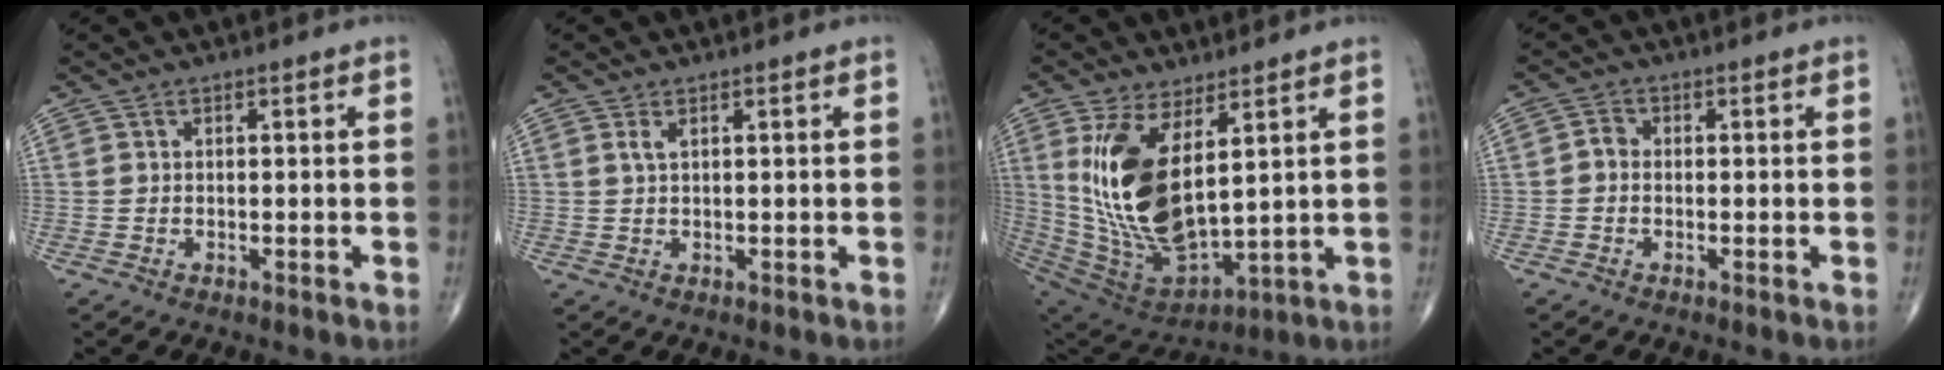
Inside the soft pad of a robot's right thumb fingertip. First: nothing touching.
{"total": 1.3, "force": [0.6, 0.4, 1.1], "torque": [-0.025, 0.005, 0.016]}
{"total": 18.8, "force": [5.0, 8.4, 16.1], "torque": [-0.315, -0.038, 0.118]}
{"total": 1.9, "force": [-0.3, 1.5, 1.0], "torque": [-0.010, 0.005, -0.013]}